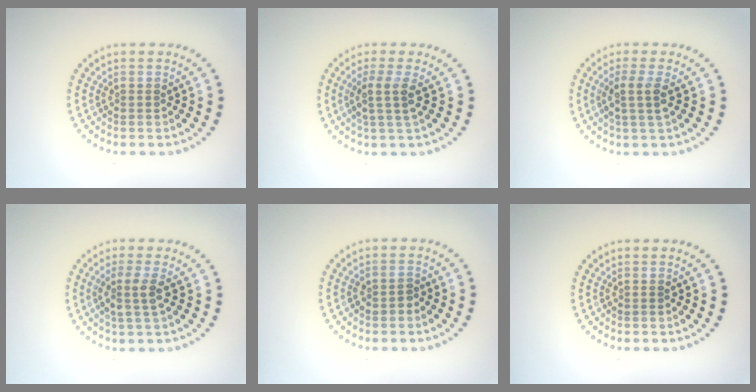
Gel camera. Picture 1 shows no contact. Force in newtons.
{"total": 2.5, "press": 2.0, "slide": 1.5}
{"total": 2.3, "press": 1.9, "slide": 1.3}
{"total": 2.2, "press": 1.9, "slide": 1.1}
{"total": 1.1, "press": 1.0, "slide": 0.3}
{"total": 0.0}